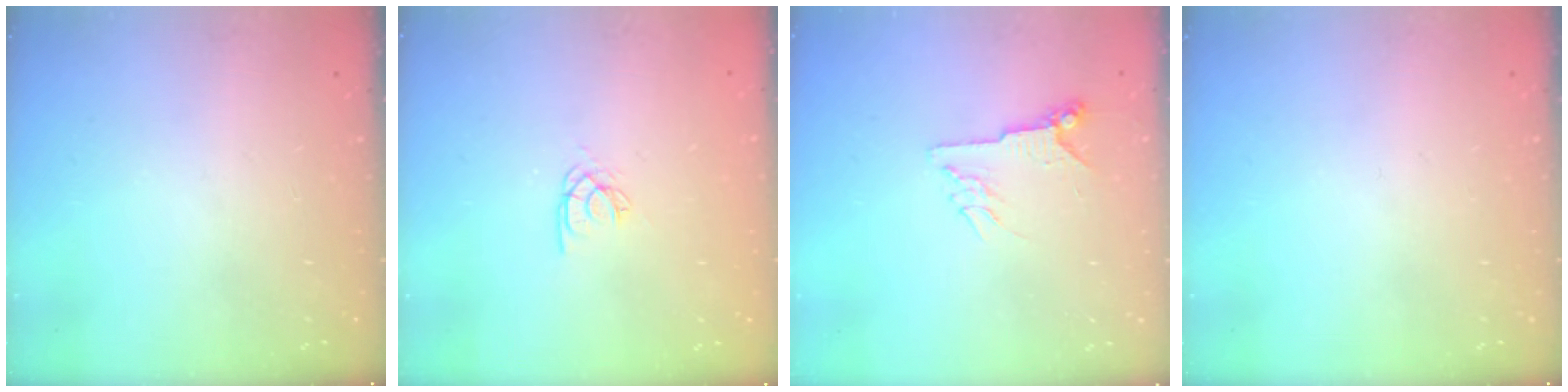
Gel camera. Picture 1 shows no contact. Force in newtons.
{"total": 2.6, "press": 2.6, "slide": 0.1}
{"total": 5.1, "press": 5.1, "slide": 0.8}
{"total": 0.0}